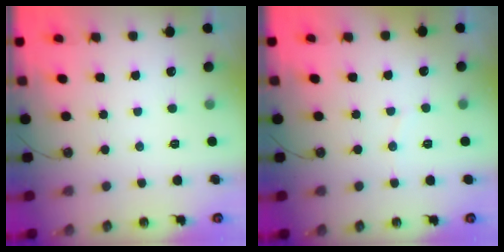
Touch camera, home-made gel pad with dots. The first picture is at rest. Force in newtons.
{"total": 2.0, "press": 1.8, "slide": 0.9}